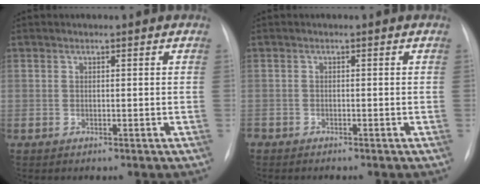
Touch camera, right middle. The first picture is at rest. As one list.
[{"total": 1.5, "force": [-1.4, 0.5, 0.3], "torque": [-0.006, -0.002, -0.023]}]